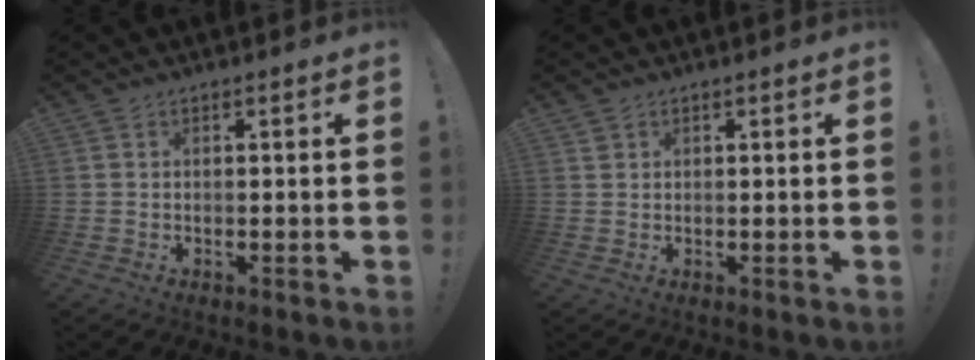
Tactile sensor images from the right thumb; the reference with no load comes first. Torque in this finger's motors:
{"motor_torque": [-0.01, 0.14, -0.24, 0.17, -0.02]}